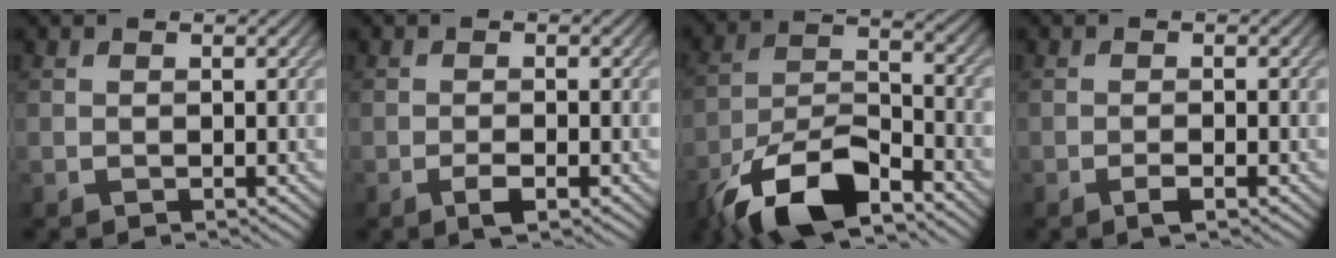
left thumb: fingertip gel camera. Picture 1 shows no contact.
{"total": 2.0, "force": [-1.1, 0.3, 1.7], "torque": [-0.030, 0.003, -0.021]}
{"total": 13.1, "force": [-9.1, 4.6, 8.2], "torque": [-0.159, -0.004, -0.188]}
{"total": 1.6, "force": [-0.9, 0.1, 1.3], "torque": [-0.022, 0.004, -0.019]}